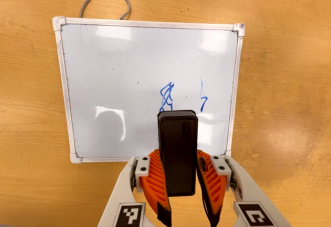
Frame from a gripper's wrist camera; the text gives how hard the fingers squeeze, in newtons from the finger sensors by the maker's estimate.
{"total": 8.5, "left": 7.5, "right": 9.4}